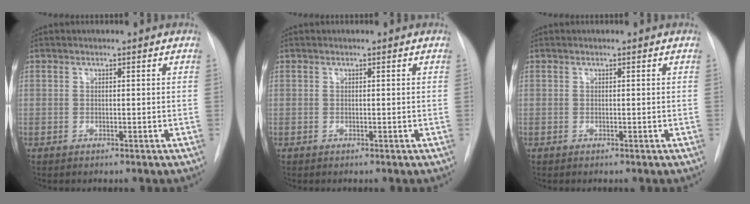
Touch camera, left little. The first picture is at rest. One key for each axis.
{"total": 0.0}
{"total": 0.0}